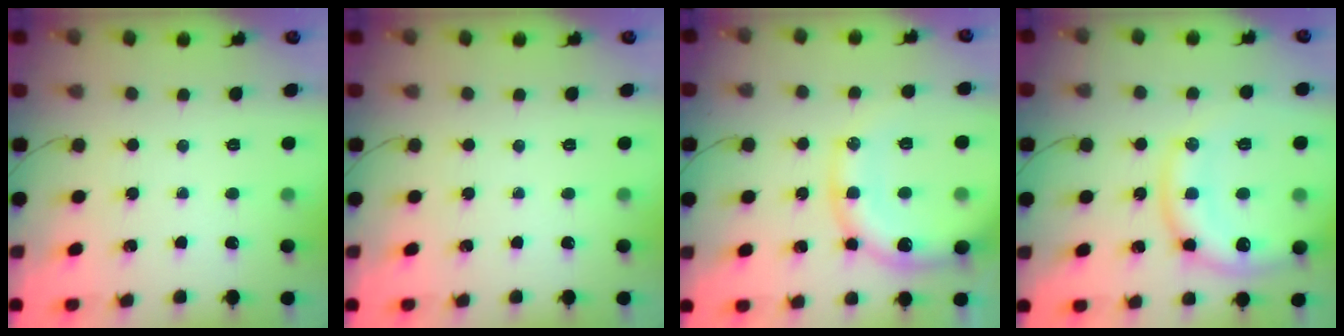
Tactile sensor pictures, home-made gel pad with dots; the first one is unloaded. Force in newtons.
{"total": 0.0}
{"total": 18.2, "press": 17.9, "slide": 3.2}
{"total": 16.7, "press": 16.6, "slide": 1.9}